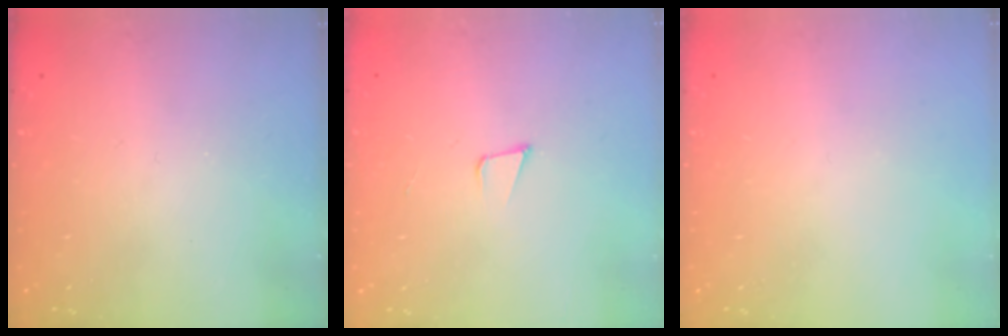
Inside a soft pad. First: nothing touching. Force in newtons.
{"total": 3.4, "press": 2.2, "slide": 2.6}
{"total": 0.0}